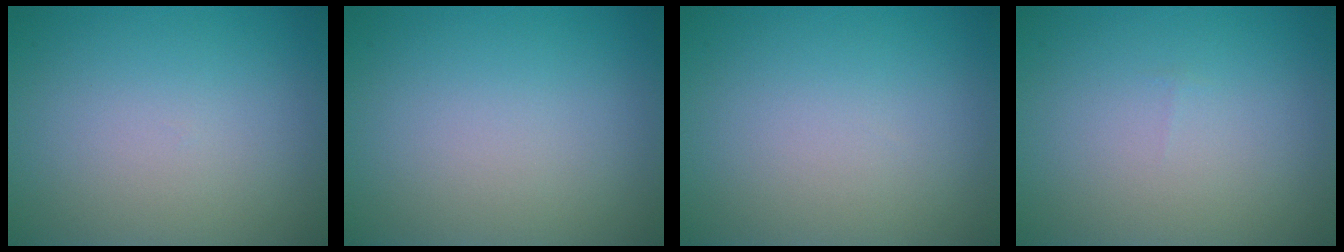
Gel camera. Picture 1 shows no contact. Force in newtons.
{"total": 0.0}
{"total": 0.0}
{"total": 0.0}